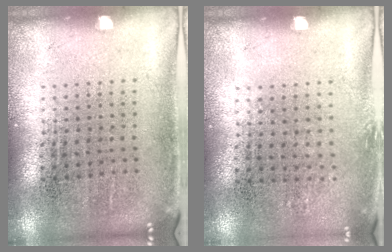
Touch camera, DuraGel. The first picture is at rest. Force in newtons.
{"total": 0.7, "press": 0.6, "slide": 0.4}